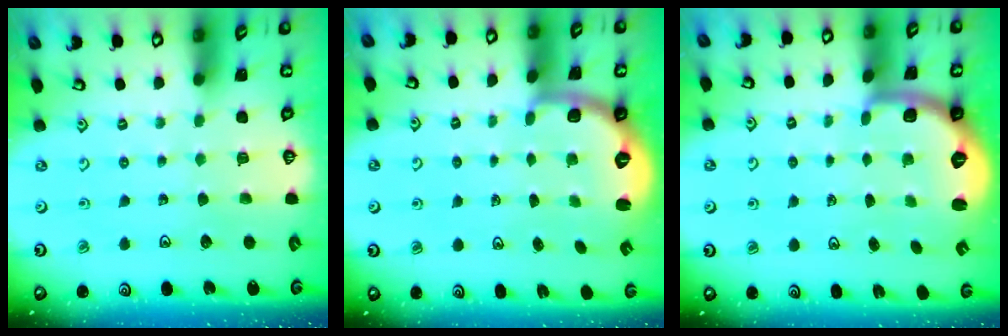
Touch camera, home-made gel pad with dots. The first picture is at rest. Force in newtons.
{"total": 2.7, "press": 1.6, "slide": 2.2}
{"total": 2.0, "press": 1.6, "slide": 1.2}